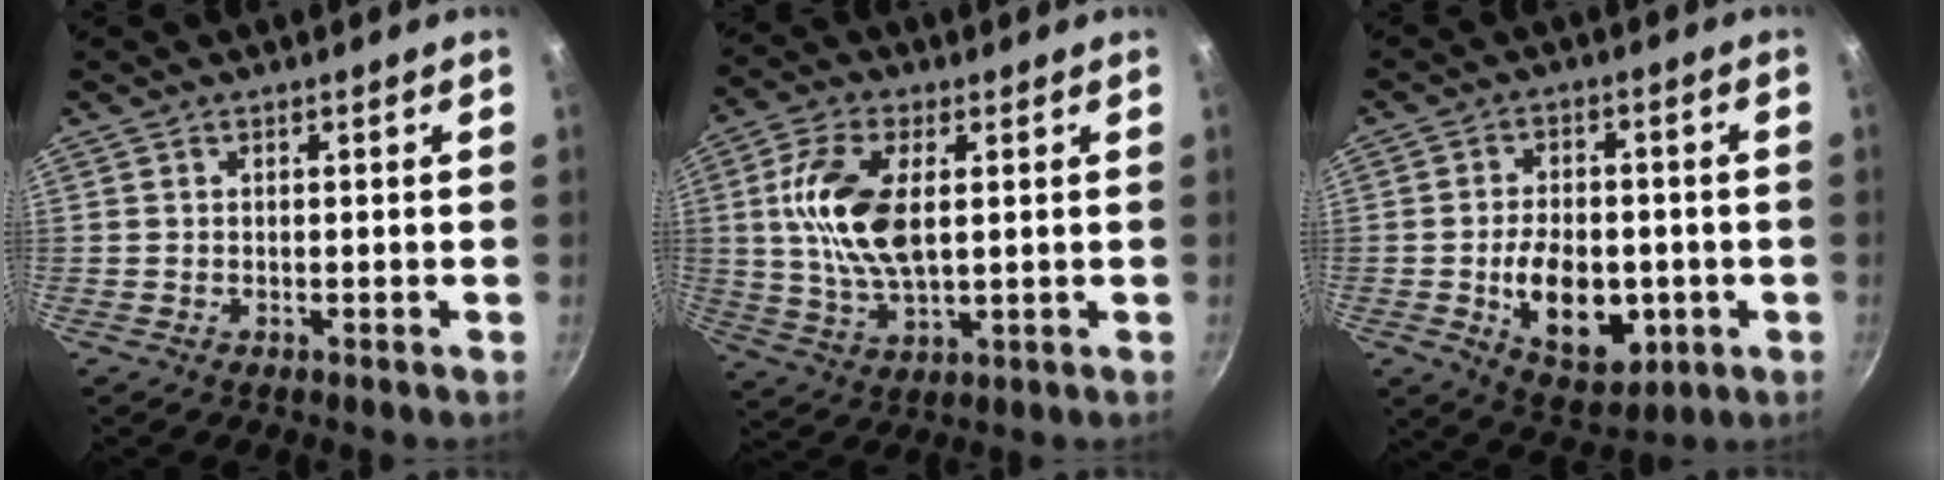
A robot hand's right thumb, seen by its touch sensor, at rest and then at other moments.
{"total": 13.0, "force": [2.0, 6.5, 11.1], "torque": [-0.212, 0.002, 0.037]}
{"total": 13.8, "force": [-2.7, 8.8, 10.2], "torque": [-0.126, 0.003, -0.029]}